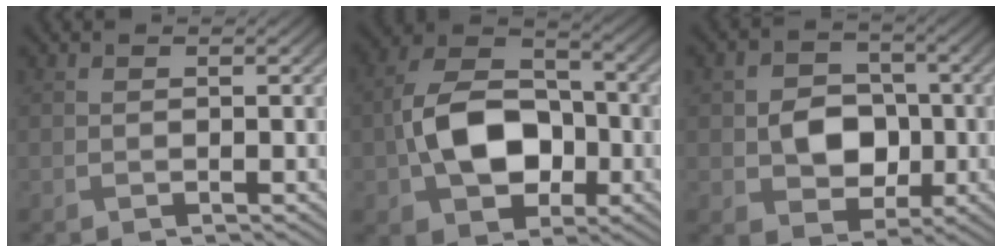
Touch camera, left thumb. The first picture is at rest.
{"total": 11.2, "force": [-2.2, 7.7, 7.9], "torque": [-0.162, 0.006, -0.046]}
{"total": 6.5, "force": [-0.8, 5.2, 3.9], "torque": [-0.075, -0.001, -0.026]}